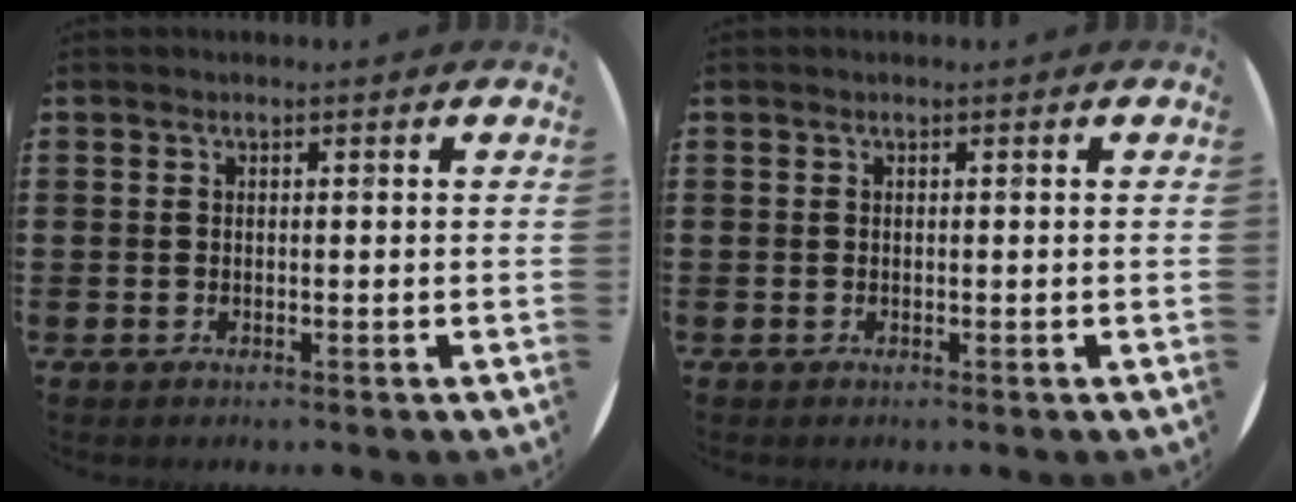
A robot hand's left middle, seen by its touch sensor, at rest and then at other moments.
{"total": 0.0}